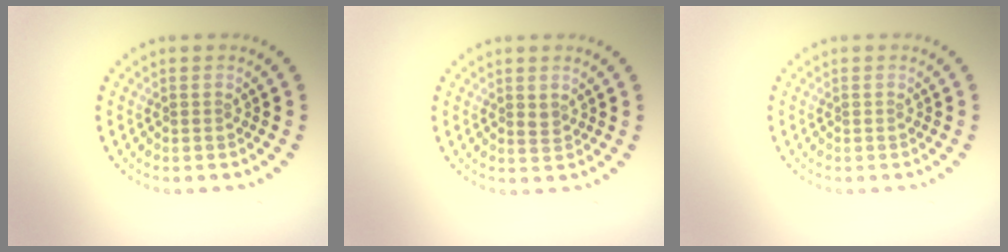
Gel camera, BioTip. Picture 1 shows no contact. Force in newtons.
{"total": 0.9, "press": 0.8, "slide": 0.3}
{"total": 0.0}